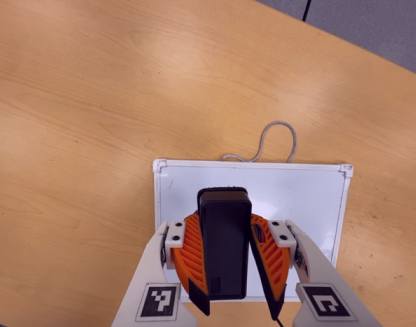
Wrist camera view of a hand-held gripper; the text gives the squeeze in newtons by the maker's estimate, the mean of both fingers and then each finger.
{"total": 9.0, "left": 9.0, "right": 9.0}